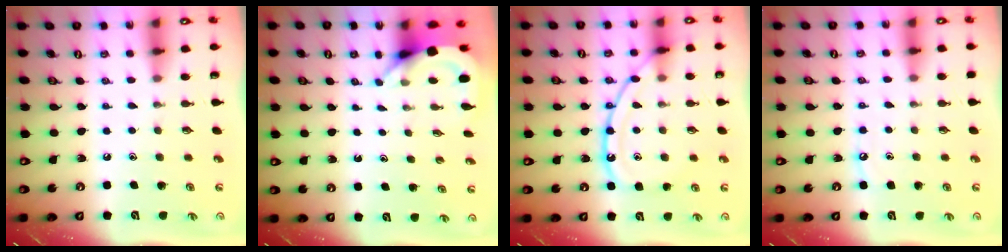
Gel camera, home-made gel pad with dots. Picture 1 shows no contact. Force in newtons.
{"total": 3.8, "press": 3.7, "slide": 0.3}
{"total": 13.6, "press": 13.6, "slide": 1.0}
{"total": 5.2, "press": 5.1, "slide": 0.6}